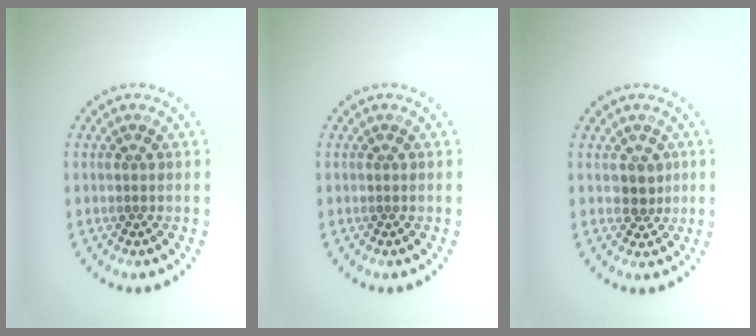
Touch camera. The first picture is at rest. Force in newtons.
{"total": 0.0}
{"total": 1.7, "press": 1.4, "slide": 1.0}